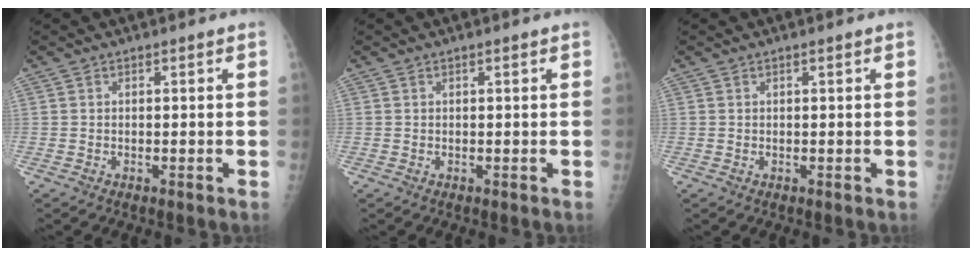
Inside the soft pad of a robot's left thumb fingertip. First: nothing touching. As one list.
[{"total": 0.0}, {"total": 0.5, "force": [0.3, 0.1, 0.4], "torque": [-0.006, 0.000, 0.005]}]